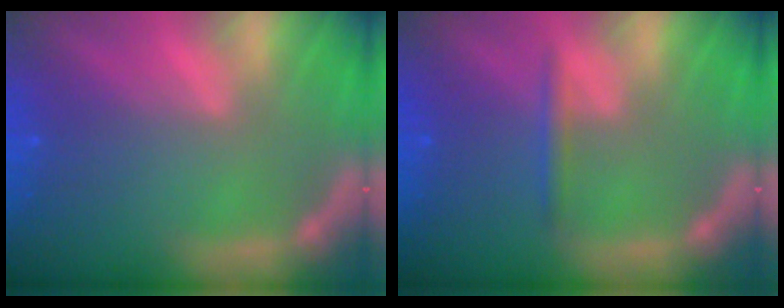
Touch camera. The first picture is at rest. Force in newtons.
{"total": 1.4}